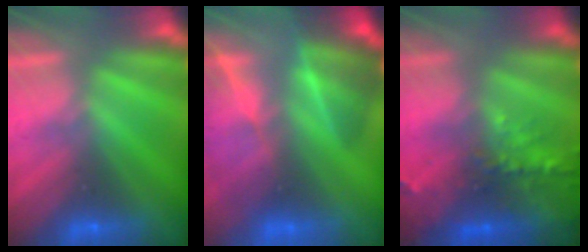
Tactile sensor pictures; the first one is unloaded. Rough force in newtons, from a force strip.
{"total": 8.6}
{"total": 7.4}